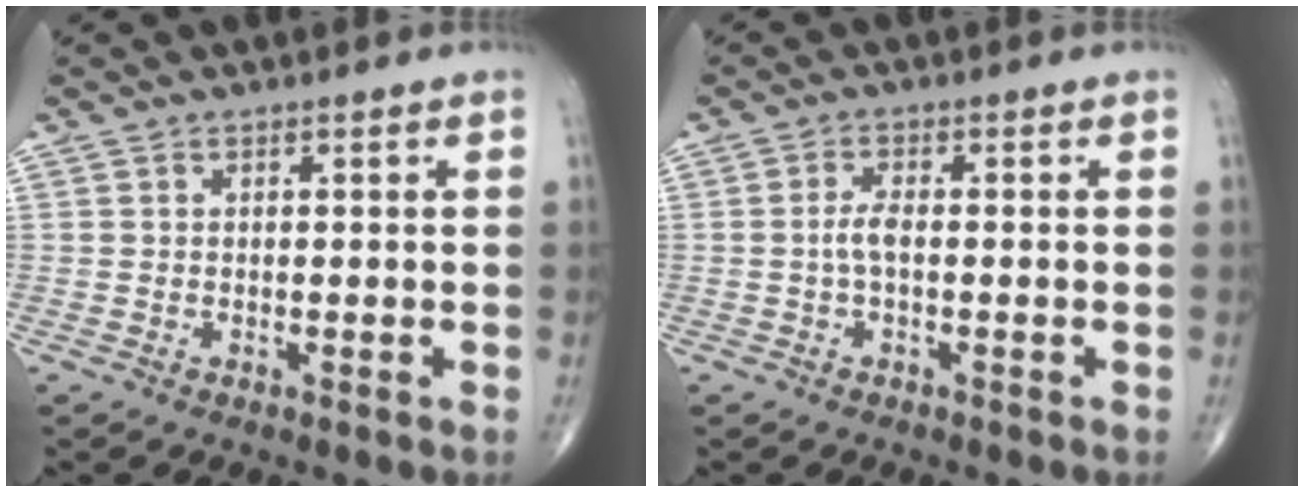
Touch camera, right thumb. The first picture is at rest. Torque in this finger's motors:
{"motor_torque": [0.78, 0.54, 0.41, -0.13, 0.06]}